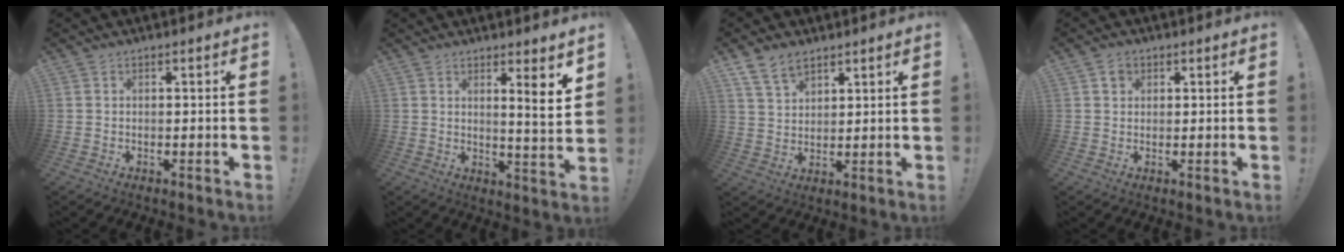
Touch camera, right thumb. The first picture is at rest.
{"total": 7.0, "force": [3.5, -0.2, 6.0], "torque": [-0.071, -0.038, 0.048]}
{"total": 7.8, "force": [5.4, 4.4, 3.5], "torque": [-0.066, -0.018, 0.106]}
{"total": 2.5, "force": [1.3, 2.0, 0.6], "torque": [-0.006, -0.001, 0.024]}